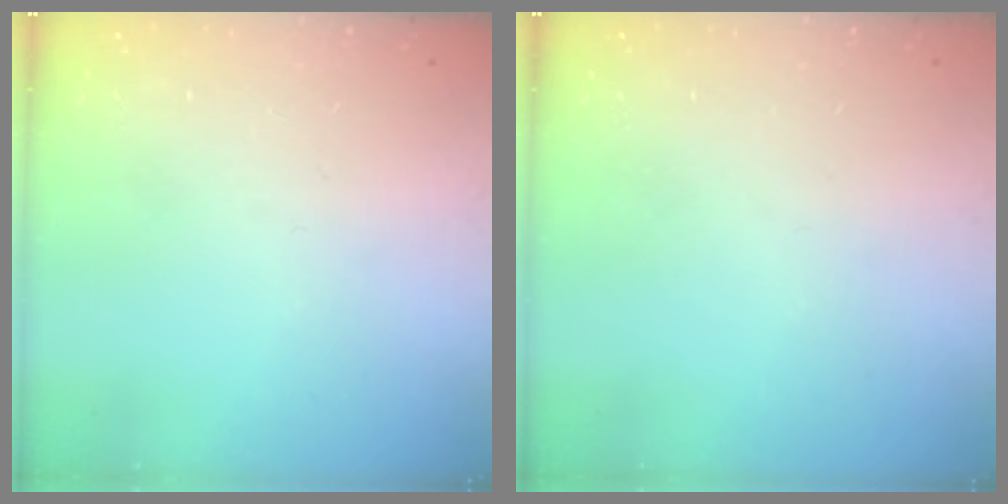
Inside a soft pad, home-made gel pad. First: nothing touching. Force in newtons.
{"total": 0.0}